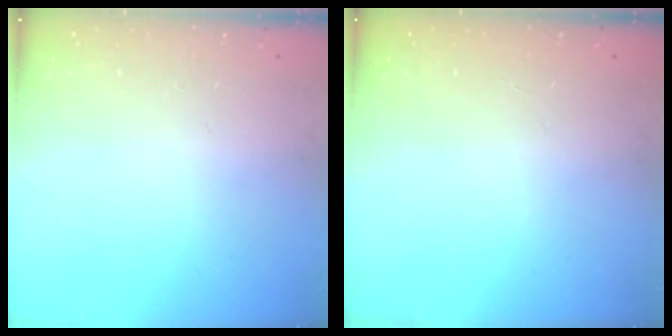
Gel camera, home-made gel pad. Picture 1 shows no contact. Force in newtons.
{"total": 0.0}